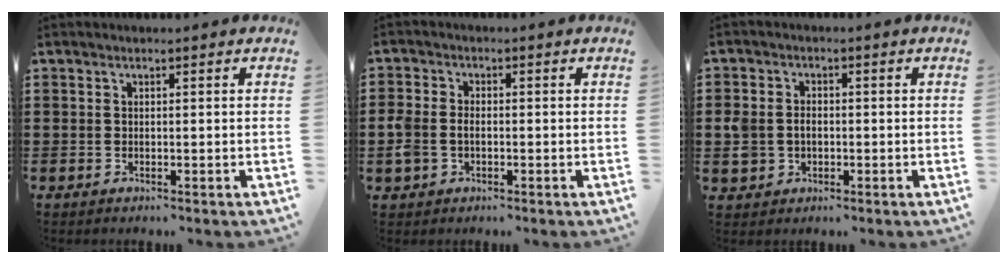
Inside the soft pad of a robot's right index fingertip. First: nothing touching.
{"total": 2.8, "force": [-0.8, 2.1, 1.7], "torque": [-0.049, -0.001, -0.019]}
{"total": 3.0, "force": [-0.5, 2.7, 1.3], "torque": [-0.039, 0.005, -0.015]}